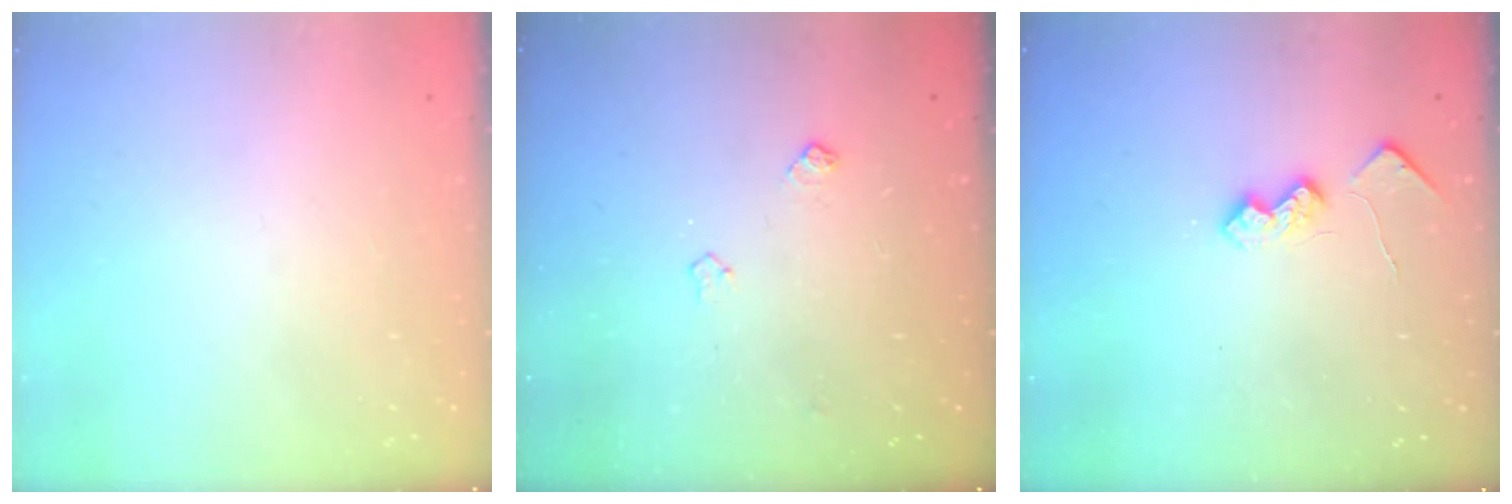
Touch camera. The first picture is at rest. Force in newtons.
{"total": 4.4, "press": 4.3, "slide": 0.8}
{"total": 6.4, "press": 6.3, "slide": 0.9}